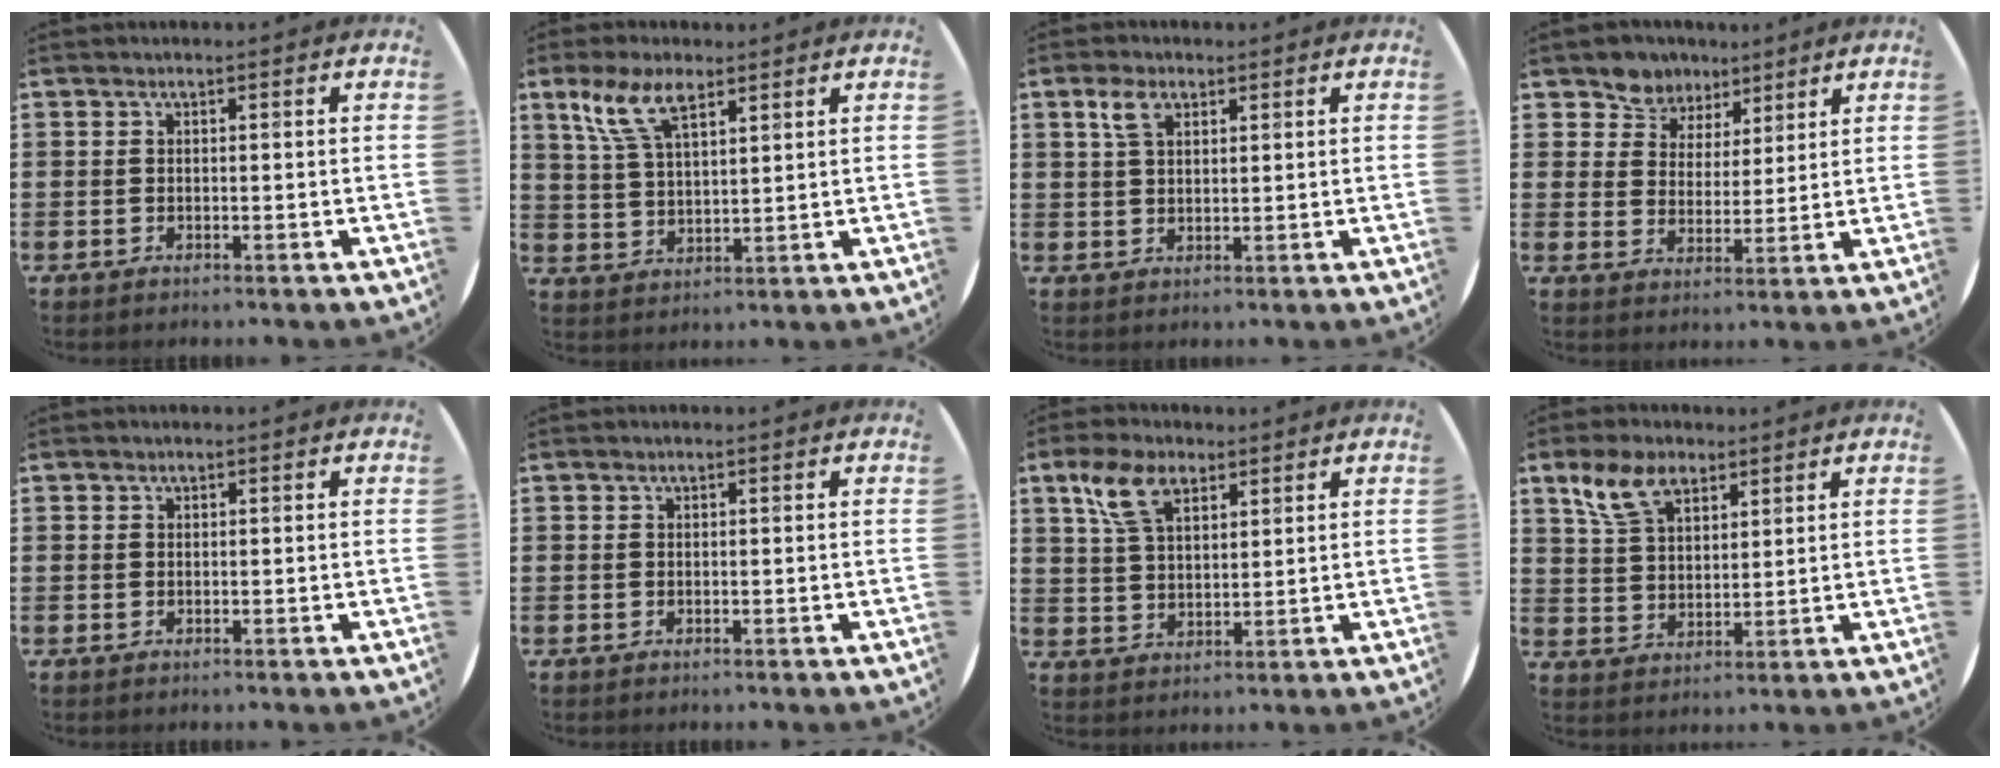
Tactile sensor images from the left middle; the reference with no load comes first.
{"total": 7.2, "force": [4.8, 2.7, 4.6], "torque": [-0.104, 0.003, 0.086]}
{"total": 3.4, "force": [2.1, 1.8, 2.0], "torque": [-0.046, 0.008, 0.038]}
{"total": 6.0, "force": [5.0, 3.3, -0.3], "torque": [-0.029, -0.017, 0.091]}
{"total": 0.0}
{"total": 0.0}
{"total": 7.1, "force": [4.4, 3.6, 4.3], "torque": [-0.089, 0.008, 0.080]}
{"total": 6.9, "force": [4.7, 3.6, 3.6], "torque": [-0.075, 0.003, 0.086]}